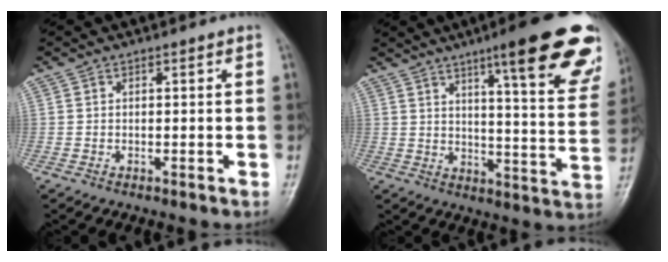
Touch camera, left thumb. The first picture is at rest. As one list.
[{"total": 22.6, "force": [13.6, 3.9, 17.6], "torque": [-0.205, -0.054, 0.173]}]